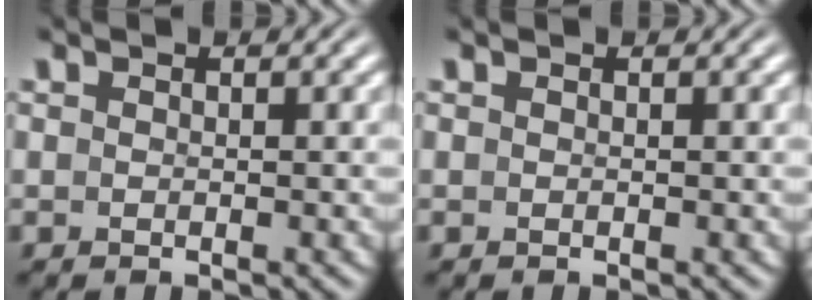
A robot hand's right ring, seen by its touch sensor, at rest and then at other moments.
{"total": 0.0}